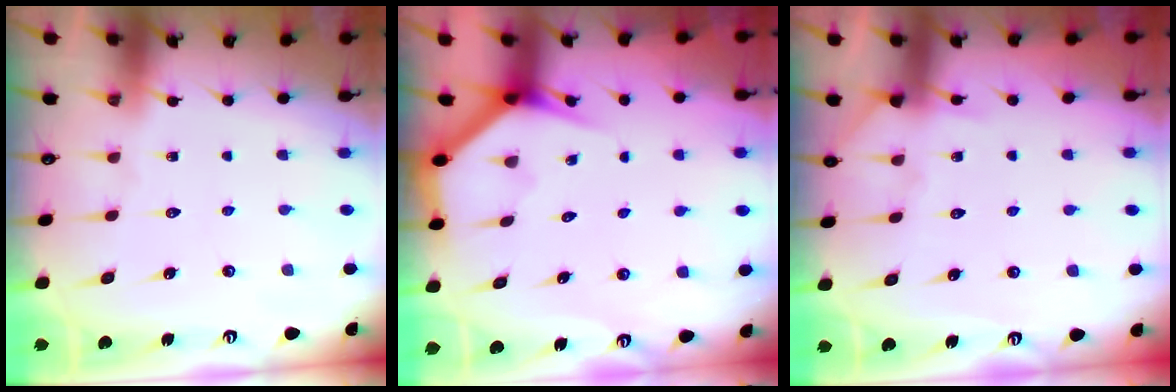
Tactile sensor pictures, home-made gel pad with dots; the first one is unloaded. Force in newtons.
{"total": 3.4, "press": 3.4, "slide": 0.3}
{"total": 6.1, "press": 6.1, "slide": 0.6}